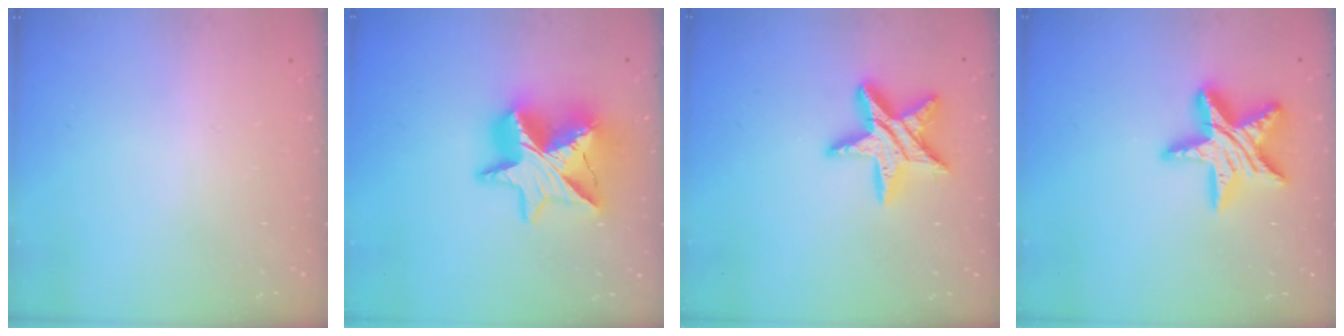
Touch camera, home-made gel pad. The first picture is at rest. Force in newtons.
{"total": 20.4, "press": 20.4, "slide": 1.7}
{"total": 15.0, "press": 15.0, "slide": 1.2}
{"total": 17.4, "press": 17.3, "slide": 1.5}